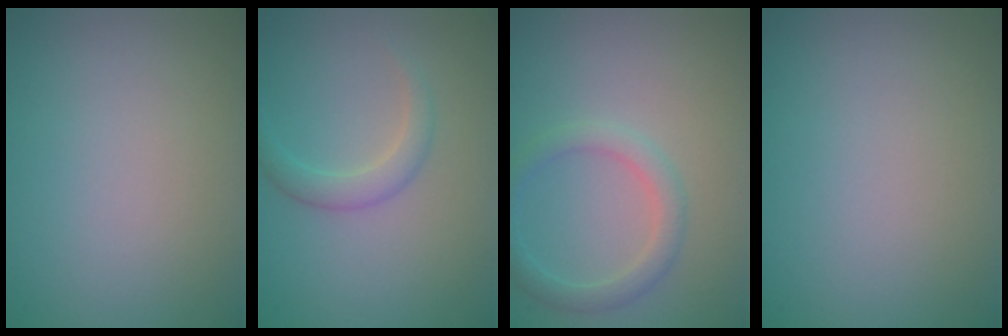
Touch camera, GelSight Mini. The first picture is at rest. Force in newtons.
{"total": 1.9, "press": 1.9, "slide": 0.0}
{"total": 2.2, "press": 2.2, "slide": 0.1}
{"total": 0.0}